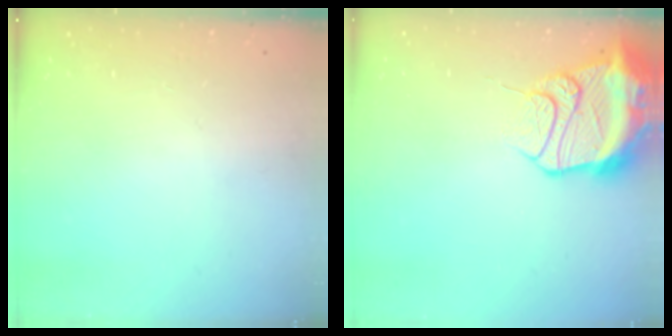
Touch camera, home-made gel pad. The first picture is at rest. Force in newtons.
{"total": 16.7, "press": 16.6, "slide": 1.6}